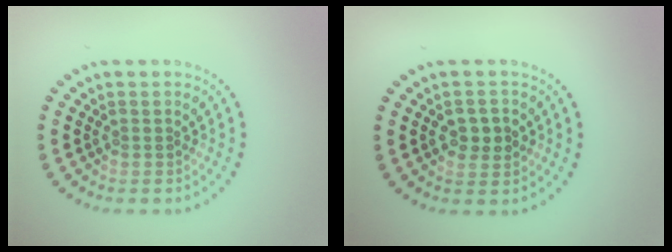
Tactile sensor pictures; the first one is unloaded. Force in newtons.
{"total": 2.5, "press": 2.5, "slide": 0.1}